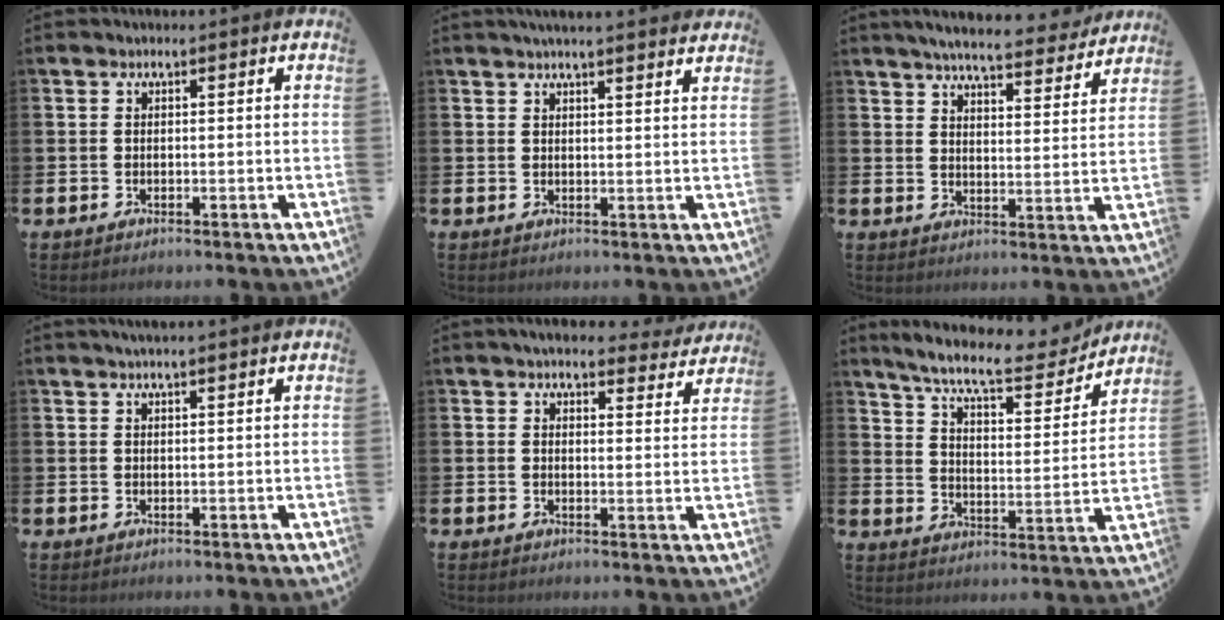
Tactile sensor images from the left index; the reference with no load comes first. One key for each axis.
{"total": 3.2, "fx": 3.2, "fy": -0.3, "fz": 0.7, "tx": -0.019, "ty": -0.011, "tz": 0.057}
{"total": 6.3, "fx": 6.0, "fy": 0.6, "fz": 1.8, "tx": -0.046, "ty": -0.037, "tz": 0.103}
{"total": 2.0, "fx": 1.8, "fy": -0.1, "fz": 0.7, "tx": -0.015, "ty": -0.002, "tz": 0.034}
{"total": 4.9, "fx": 4.5, "fy": 1.3, "fz": 1.2, "tx": -0.029, "ty": -0.019, "tz": 0.080}
{"total": 10.0, "fx": 8.9, "fy": 1.8, "fz": 4.3, "tx": -0.108, "ty": -0.053, "tz": 0.150}